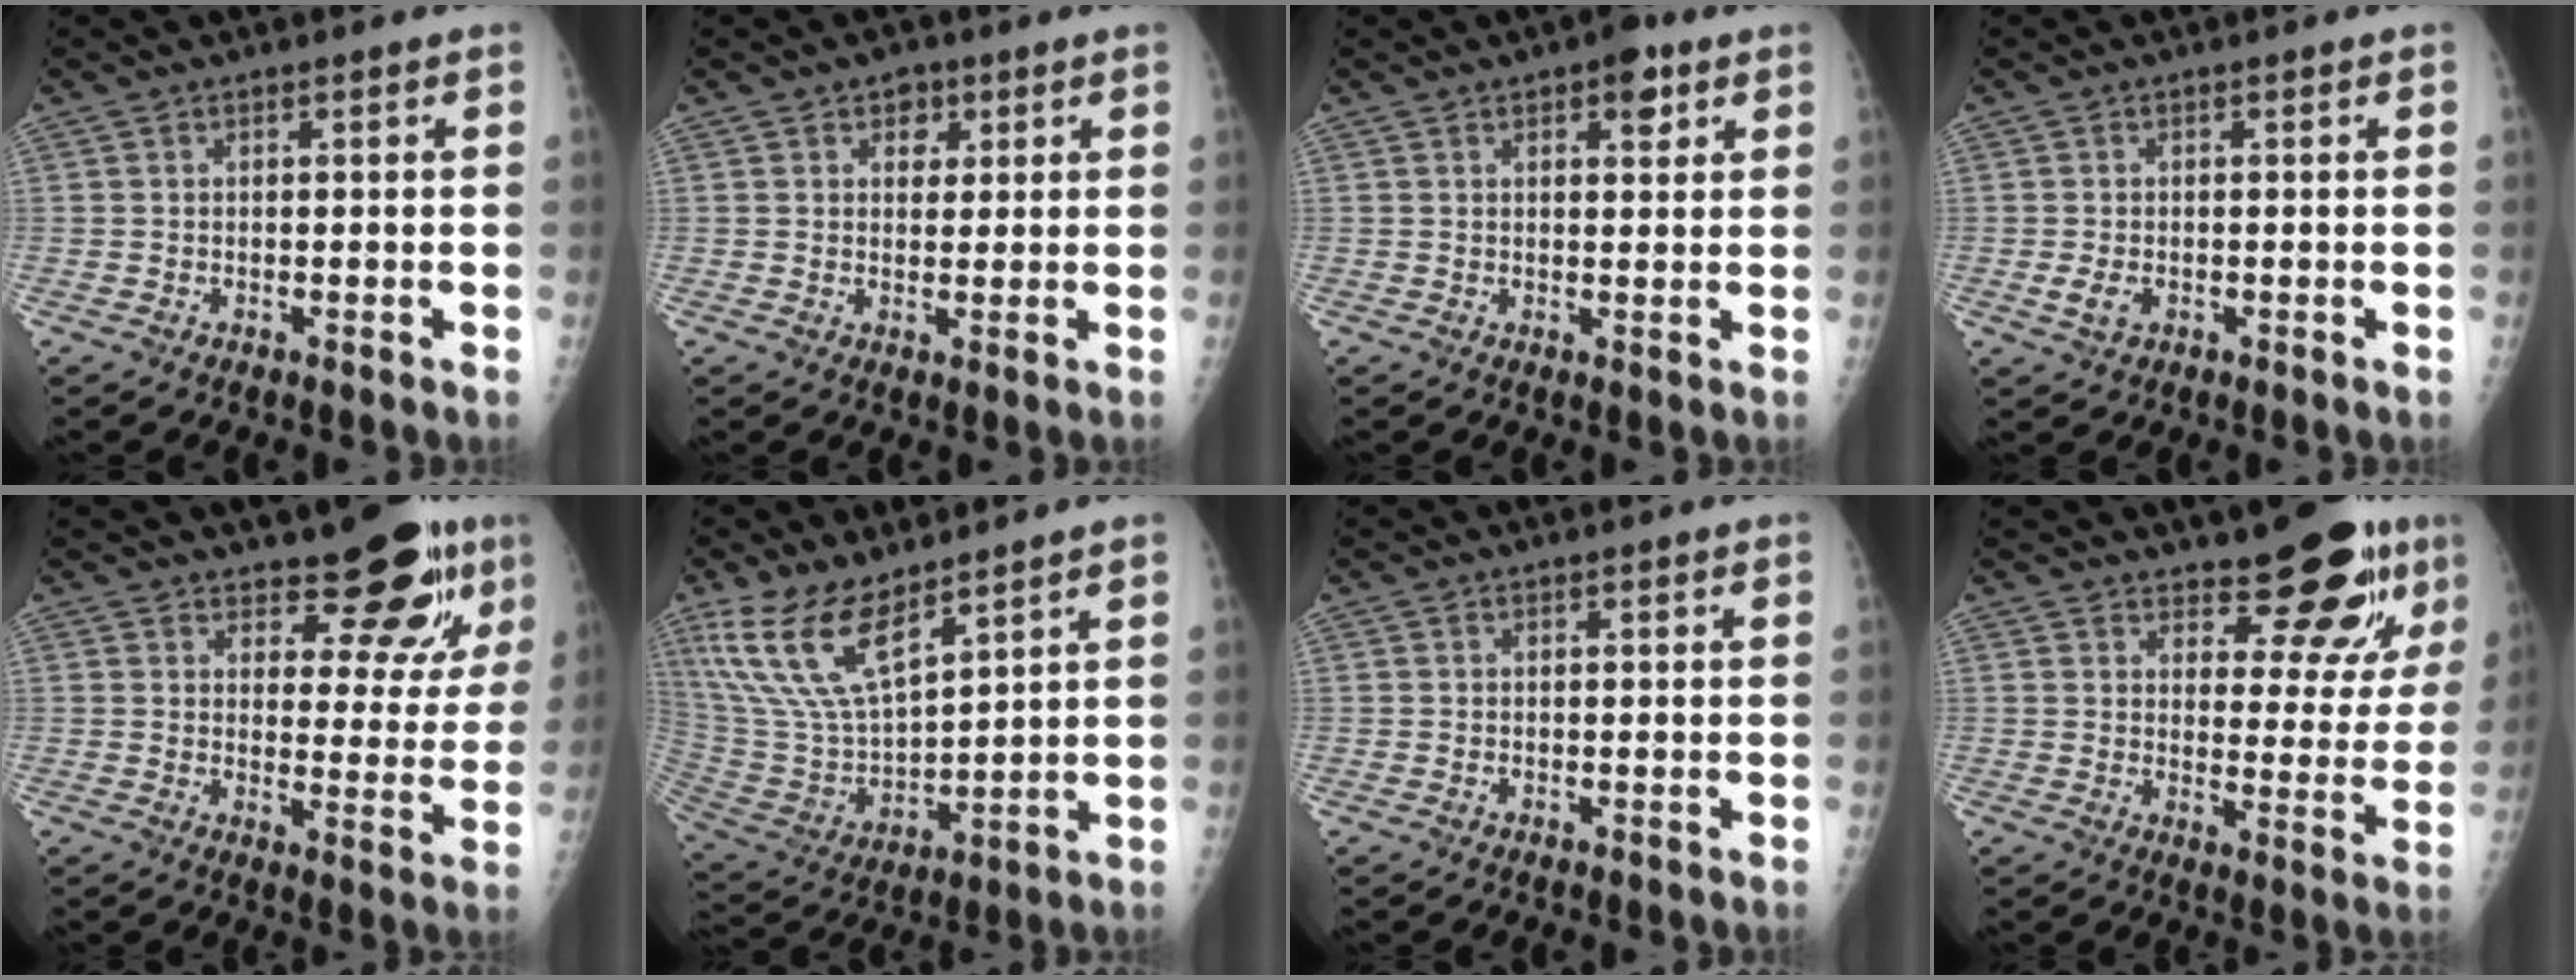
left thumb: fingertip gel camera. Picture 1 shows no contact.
{"total": 3.7, "force": [1.8, 2.8, 1.7], "torque": [0.001, -0.006, 0.023]}
{"total": 4.5, "force": [2.4, 2.1, 3.2], "torque": [-0.026, -0.007, 0.028]}
{"total": 2.5, "force": [-0.6, 1.7, 1.8], "torque": [-0.032, -0.002, -0.010]}
{"total": 11.4, "force": [7.7, 4.3, 7.2], "torque": [-0.053, -0.052, 0.108]}
{"total": 14.5, "force": [10.1, 5.0, 9.2], "torque": [-0.179, -0.050, 0.220]}
{"total": 0.0}
{"total": 12.6, "force": [8.7, 4.4, 7.9], "torque": [-0.063, -0.061, 0.123]}